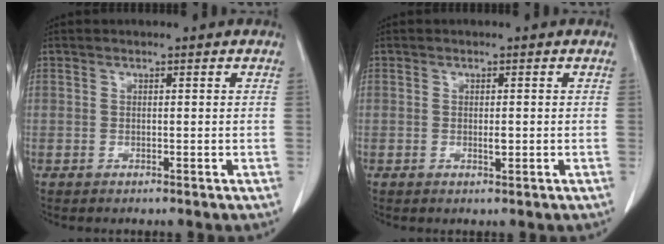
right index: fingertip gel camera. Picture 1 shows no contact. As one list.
[{"total": 1.1, "force": [-0.1, 0.3, 1.0], "torque": [-0.018, -0.002, -0.001]}]